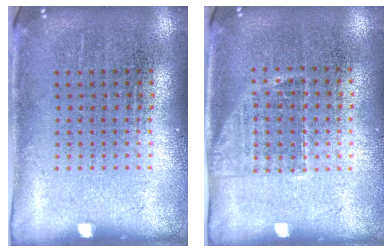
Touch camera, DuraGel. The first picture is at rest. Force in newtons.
{"total": 1.2, "press": 1.0, "slide": 0.8}